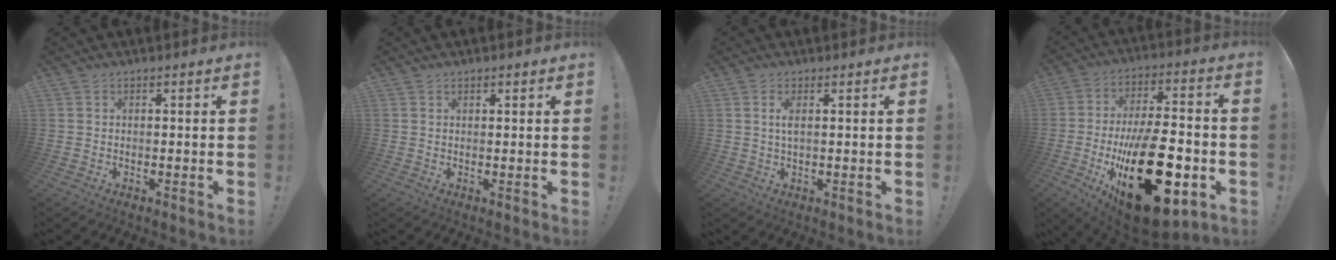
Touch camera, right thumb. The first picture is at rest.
{"total": 0.7, "force": [0.6, 0.4, 0.2], "torque": [0.001, -0.001, 0.011]}
{"total": 2.6, "force": [0.7, 0.6, 2.4], "torque": [-0.042, -0.001, 0.009]}
{"total": 31.3, "force": [-8.5, 14.5, 26.4], "torque": [-0.433, 0.049, -0.117]}